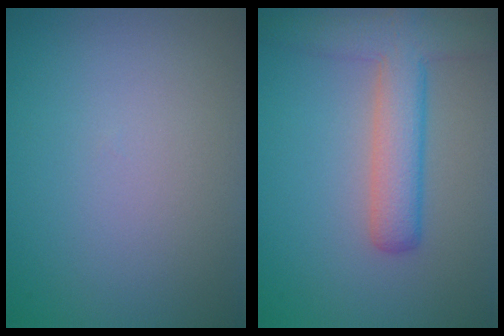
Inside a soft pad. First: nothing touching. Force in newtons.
{"total": 5.2, "press": 5.2, "slide": 0.2}